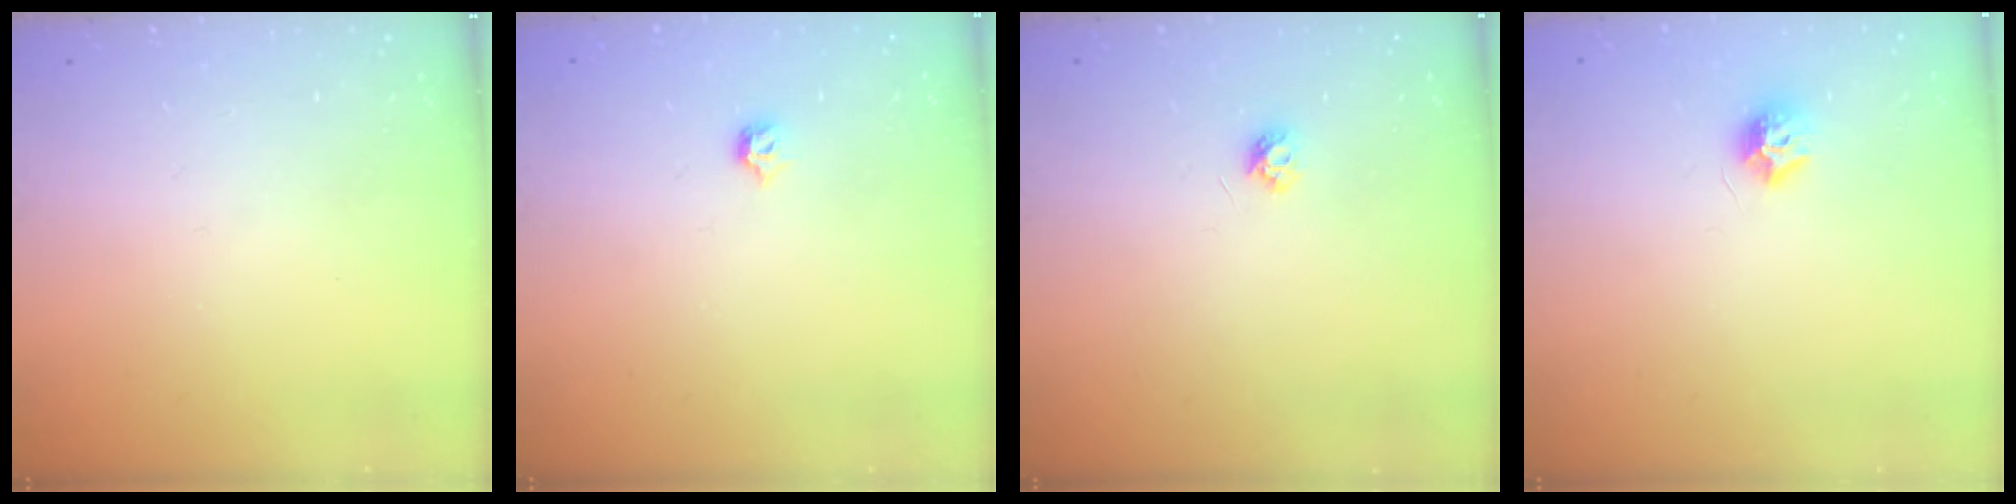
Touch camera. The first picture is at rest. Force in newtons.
{"total": 4.0, "press": 4.0, "slide": 0.8}
{"total": 3.9, "press": 3.9, "slide": 0.6}
{"total": 7.6, "press": 7.6, "slide": 0.2}